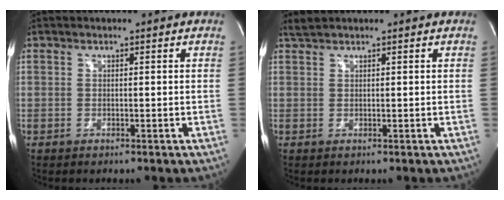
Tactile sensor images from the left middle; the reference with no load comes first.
{"total": 1.2, "force": [1.1, -0.2, 0.2], "torque": [-0.012, 0.012, 0.030]}